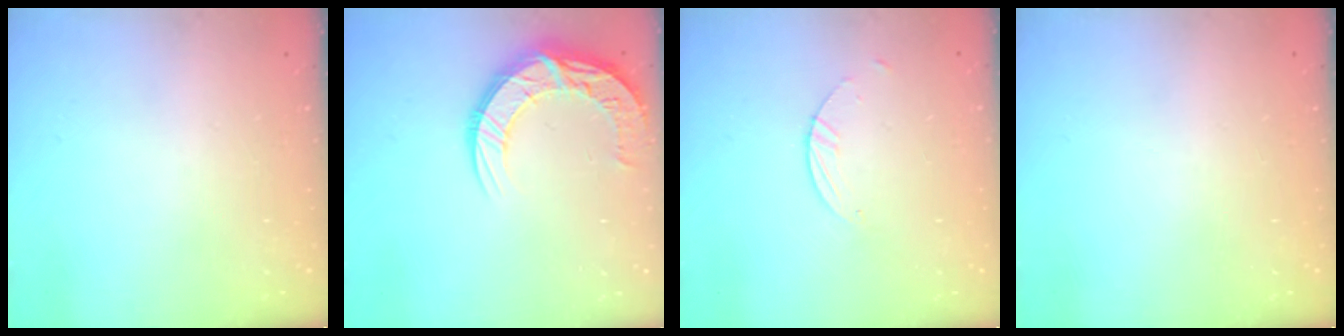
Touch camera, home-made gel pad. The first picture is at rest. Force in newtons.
{"total": 13.2, "press": 13.2, "slide": 1.2}
{"total": 1.8, "press": 1.8, "slide": 0.1}
{"total": 0.0}